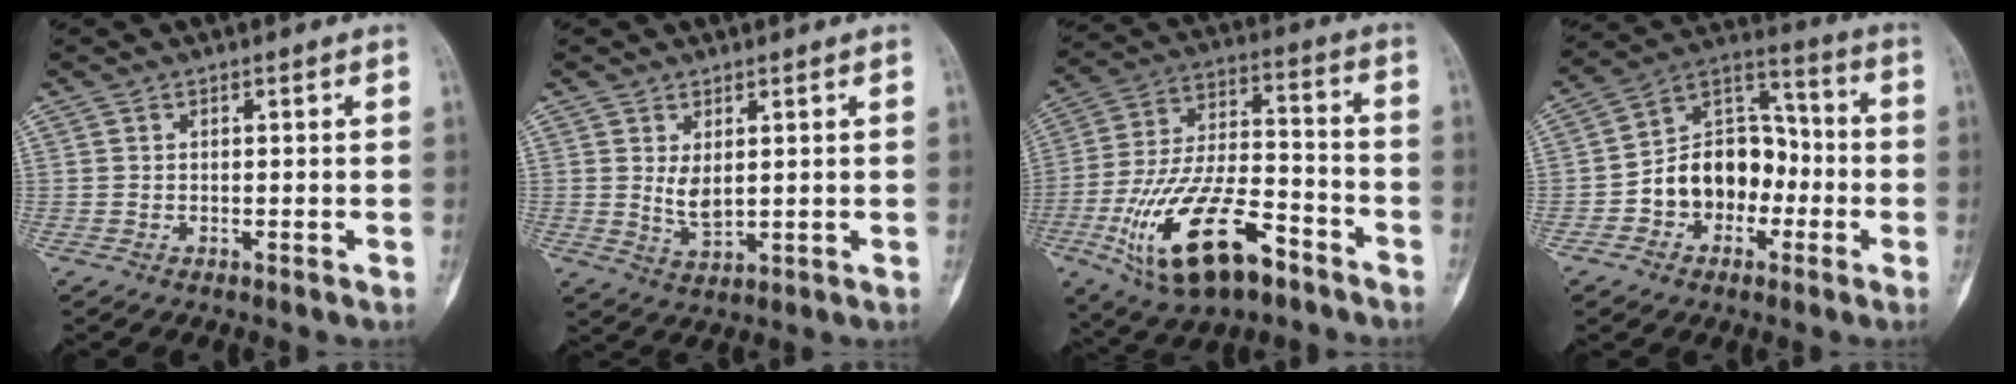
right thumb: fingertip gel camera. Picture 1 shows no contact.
{"total": 4.1, "force": [1.0, 2.0, 3.4], "torque": [-0.056, -0.018, 0.030]}
{"total": 21.7, "force": [-10.8, 9.6, 16.2], "torque": [-0.313, 0.056, -0.181]}
{"total": 14.4, "force": [-3.3, 11.0, 8.8], "torque": [-0.098, 0.056, -0.063]}